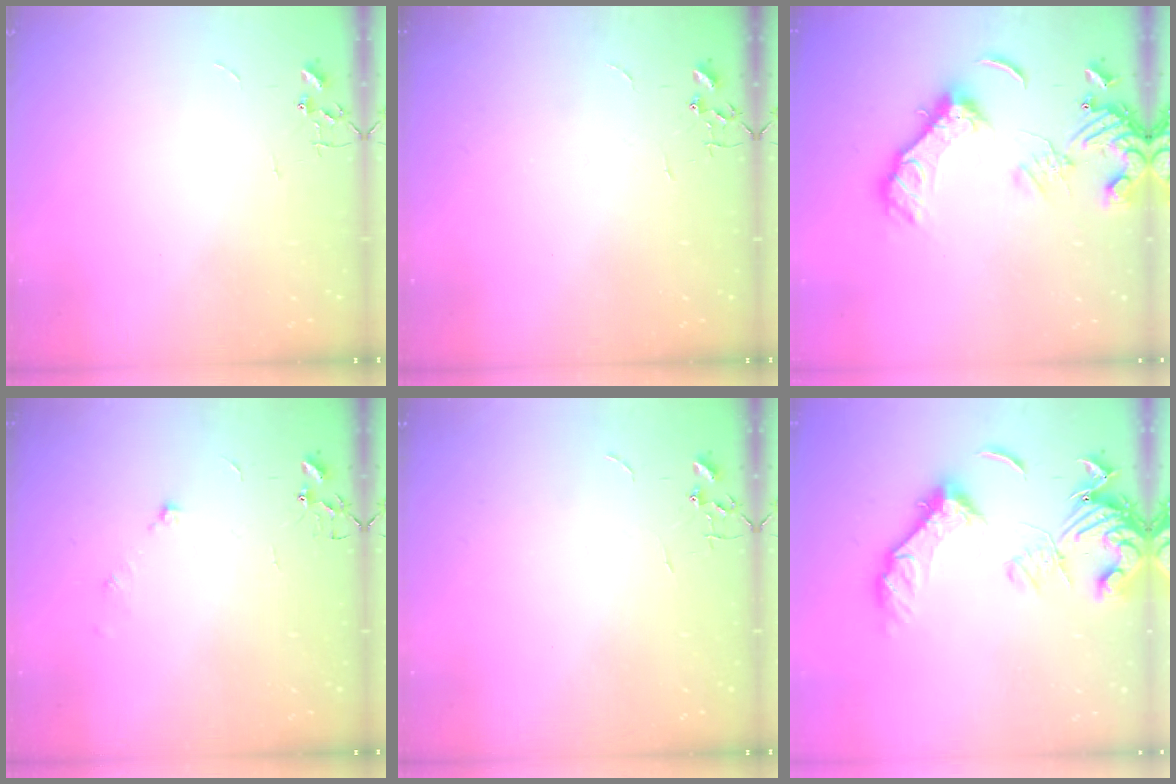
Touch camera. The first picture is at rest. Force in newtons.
{"total": 0.0}
{"total": 15.8, "press": 15.7, "slide": 2.0}
{"total": 6.6, "press": 6.4, "slide": 1.9}
{"total": 0.0}
{"total": 17.6, "press": 17.5, "slide": 2.0}